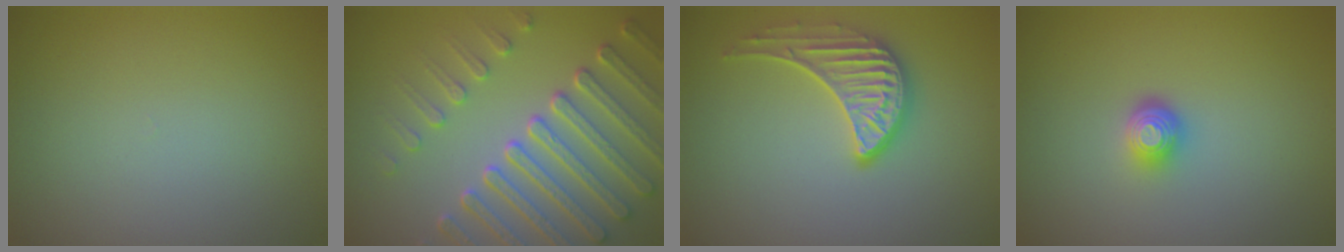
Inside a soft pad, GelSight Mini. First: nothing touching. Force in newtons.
{"total": 7.3, "press": 5.7, "slide": 4.6}
{"total": 3.5, "press": 3.1, "slide": 1.5}
{"total": 1.9, "press": 1.4, "slide": 1.3}